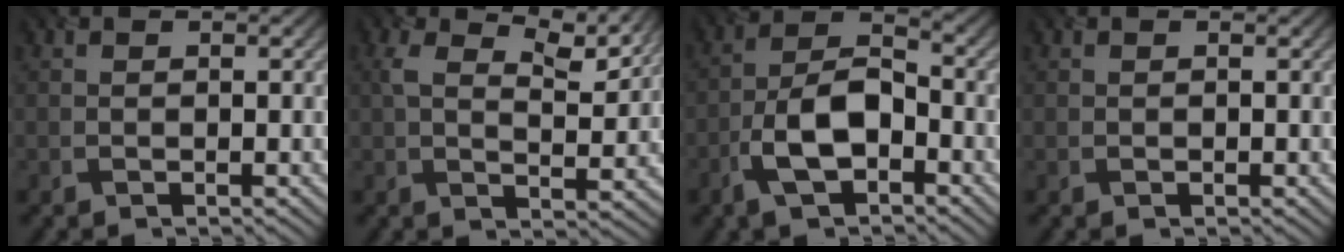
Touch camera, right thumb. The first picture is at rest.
{"total": 7.3, "force": [4.4, 2.9, 5.0], "torque": [-0.098, -0.003, 0.081]}
{"total": 8.4, "force": [-3.5, 4.2, 6.4], "torque": [-0.126, 0.003, -0.074]}
{"total": 0.0}